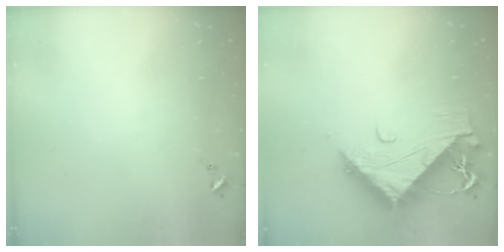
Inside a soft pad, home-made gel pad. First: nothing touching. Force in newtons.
{"total": 13.0, "press": 12.9, "slide": 1.3}